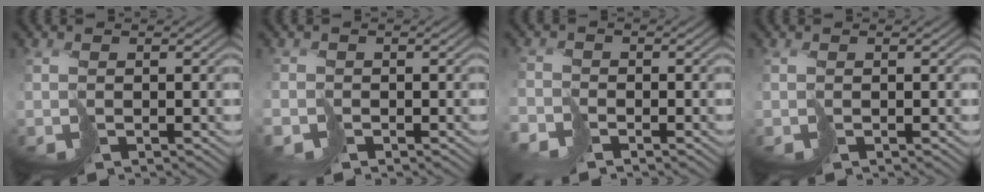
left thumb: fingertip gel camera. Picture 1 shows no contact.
{"total": 1.5, "force": [-1.2, 0.6, -0.7], "torque": [0.026, -0.005, -0.029]}
{"total": 2.7, "force": [-2.6, 0.4, -0.6], "torque": [0.030, -0.001, -0.058]}
{"total": 0.0}